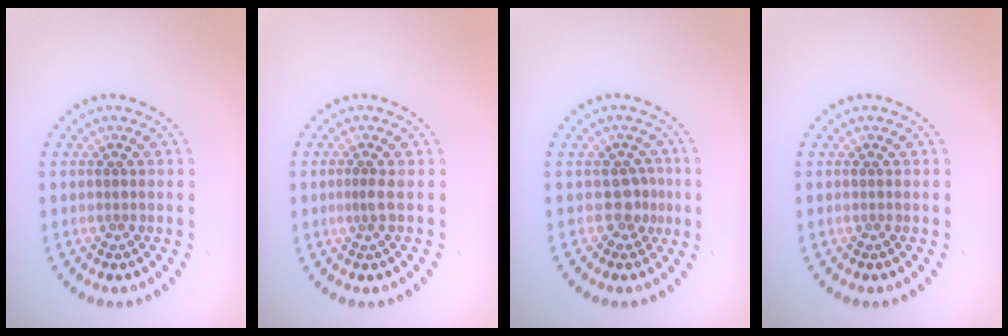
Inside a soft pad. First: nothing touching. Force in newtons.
{"total": 0.8, "press": 0.5, "slide": 0.7}
{"total": 1.9, "press": 1.5, "slide": 1.0}
{"total": 0.0}